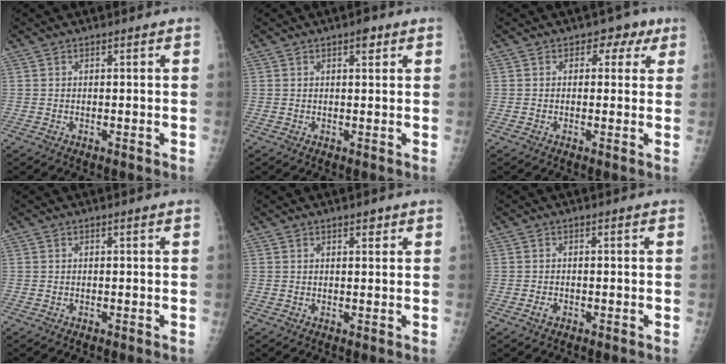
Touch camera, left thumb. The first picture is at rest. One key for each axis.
{"total": 2.1, "fx": 1.2, "fy": 0.9, "fz": 1.4, "tx": -0.013, "ty": -0.004, "tz": 0.015}
{"total": 4.4, "fx": 1.8, "fy": 3.4, "fz": 2.2, "tx": 0.013, "ty": 0.001, "tz": 0.013}
{"total": 0.0}
{"total": 1.5, "fx": 1.0, "fy": 0.7, "fz": 0.9, "tx": -0.004, "ty": -0.004, "tz": 0.013}
{"total": 1.3, "fx": -0.6, "fy": 0.8, "fz": 0.7, "tx": -0.012, "ty": 0.001, "tz": -0.011}